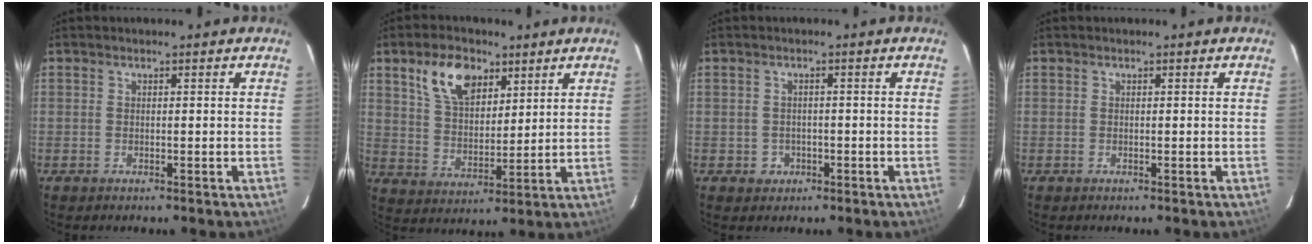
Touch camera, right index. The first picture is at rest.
{"total": 10.9, "force": [6.0, 6.2, 6.6], "torque": [-0.124, 0.019, 0.117]}
{"total": 2.6, "force": [-0.8, 2.4, 0.4], "torque": [-0.010, 0.003, -0.008]}
{"total": 0.0}